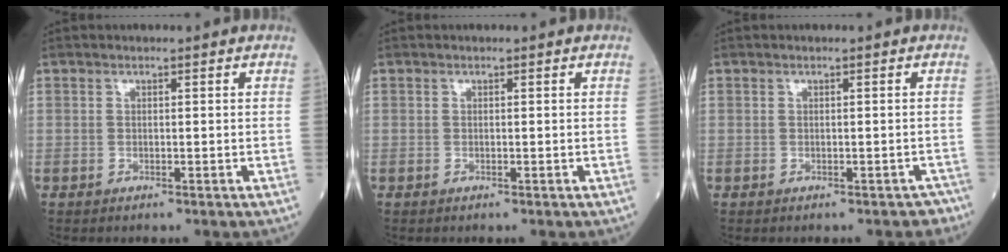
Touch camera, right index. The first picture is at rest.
{"total": 0.0}
{"total": 2.5, "force": [-2.0, 1.2, 0.9], "torque": [0.002, 0.003, -0.020]}